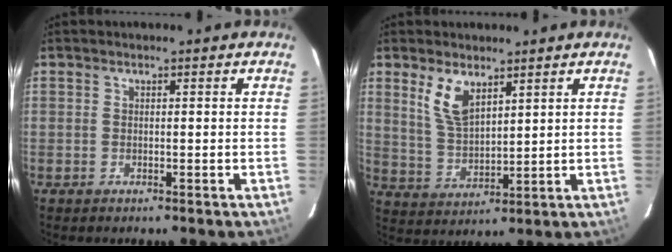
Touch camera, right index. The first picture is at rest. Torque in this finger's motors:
{"motor_torque": [0.61, 0.49, 0.29, 0.09]}